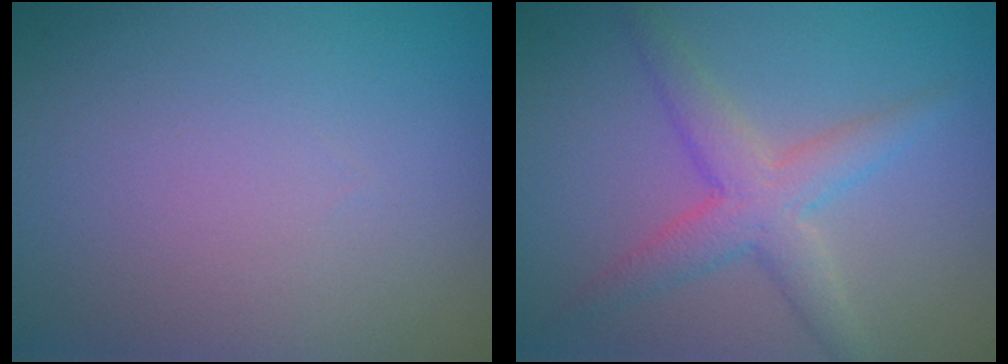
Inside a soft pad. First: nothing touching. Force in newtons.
{"total": 3.8, "press": 3.8, "slide": 0.1}